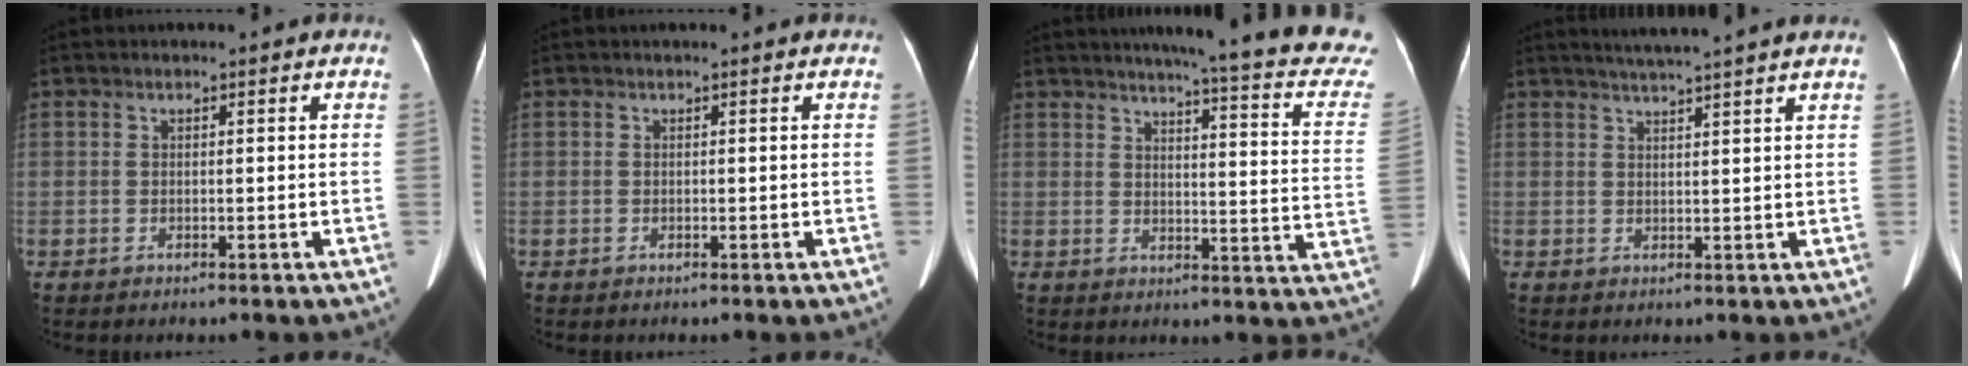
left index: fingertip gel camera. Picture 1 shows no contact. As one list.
[{"total": 0.0}, {"total": 21.6, "force": [18.9, 0.3, 10.5], "torque": [-0.136, -0.072, 0.205]}, {"total": 6.7, "force": [5.9, -1.1, 2.9], "torque": [-0.046, 0.019, 0.079]}]